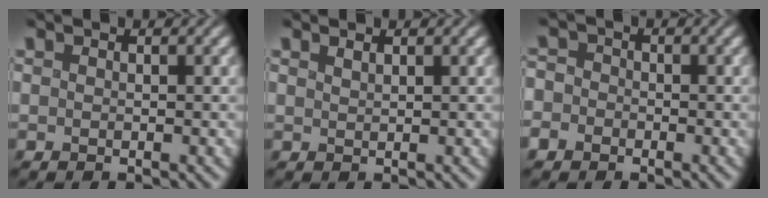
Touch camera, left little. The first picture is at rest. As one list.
[{"total": 0.6, "force": [0.6, -0.1, 0.2], "torque": [-0.009, 0.001, 0.016]}, {"total": 4.0, "force": [-1.7, 3.5, 0.9], "torque": [-0.015, 0.009, -0.059]}]